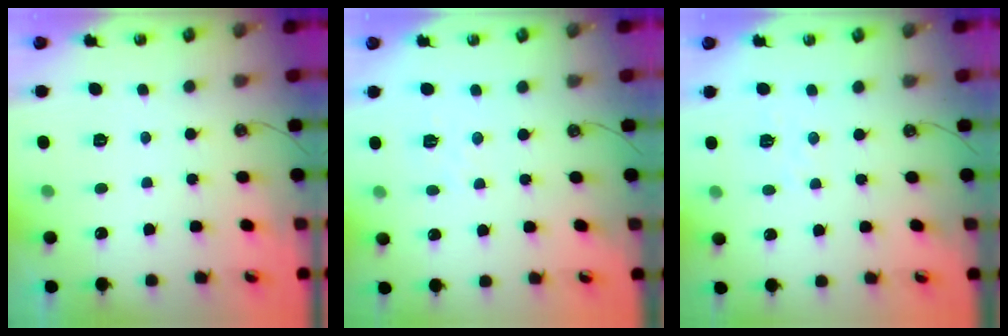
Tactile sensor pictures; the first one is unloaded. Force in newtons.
{"total": 3.0, "press": 3.0, "slide": 0.5}
{"total": 2.5, "press": 2.5, "slide": 0.4}